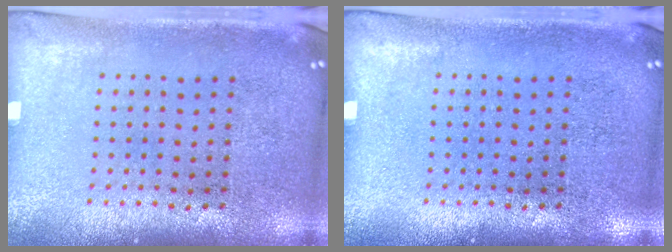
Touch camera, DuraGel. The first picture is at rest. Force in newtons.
{"total": 0.0}